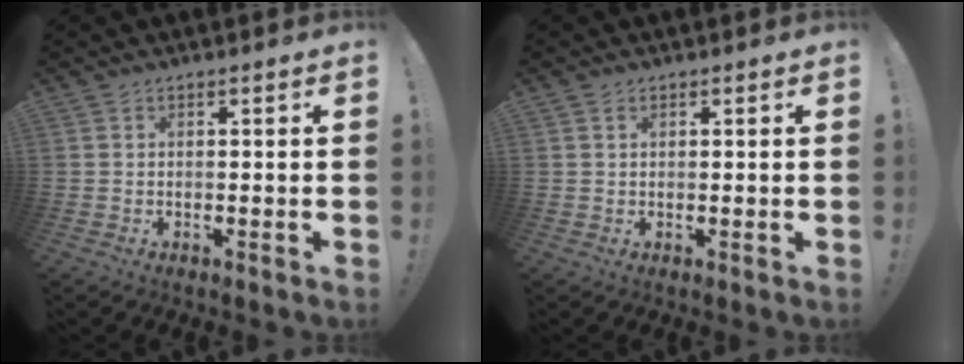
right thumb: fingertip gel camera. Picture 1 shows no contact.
{"total": 0.9, "force": [0.6, 0.6, 0.4], "torque": [-0.007, -0.001, 0.012]}